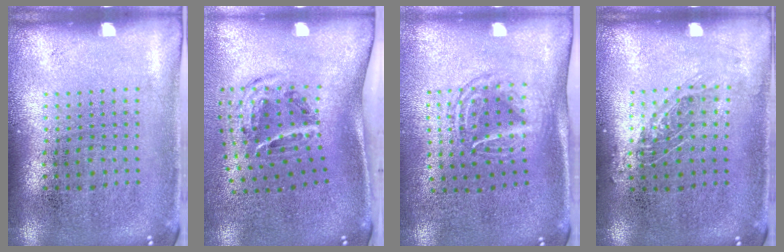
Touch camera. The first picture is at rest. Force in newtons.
{"total": 1.9, "press": 1.1, "slide": 1.6}
{"total": 1.6, "press": 1.3, "slide": 1.0}
{"total": 0.9, "press": 0.8, "slide": 0.4}